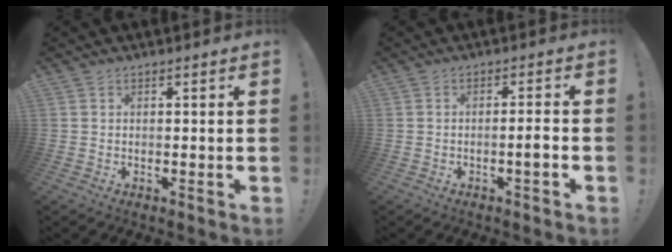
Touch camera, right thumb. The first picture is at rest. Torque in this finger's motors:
{"motor_torque": [1.45, 0.94, 1.62, -0.97, 0.95]}